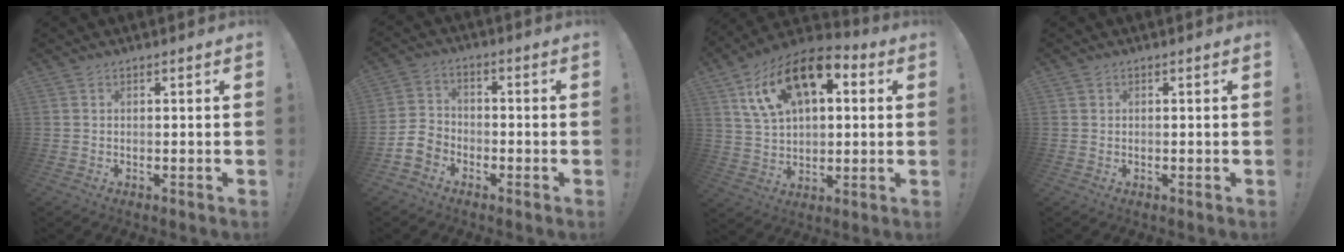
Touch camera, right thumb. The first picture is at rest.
{"total": 7.7, "force": [-5.0, 5.4, 2.6], "torque": [-0.062, 0.033, -0.093]}
{"total": 18.2, "force": [8.4, 10.8, 11.9], "torque": [-0.194, -0.029, 0.156]}
{"total": 0.6, "force": [0.2, 0.5, 0.0], "torque": [0.000, 0.002, 0.005]}